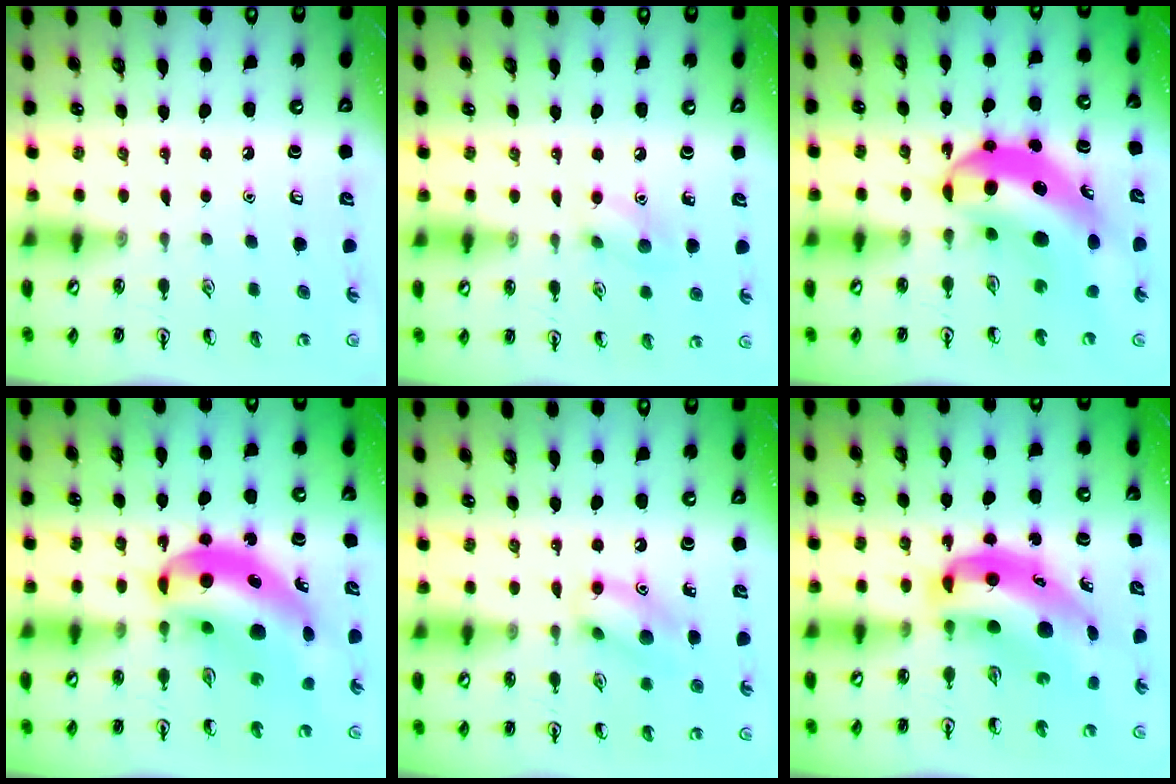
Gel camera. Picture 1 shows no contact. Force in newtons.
{"total": 7.4, "press": 7.1, "slide": 2.2}
{"total": 9.5, "press": 9.2, "slide": 2.6}
{"total": 13.6, "press": 12.9, "slide": 4.2}
{"total": 10.8, "press": 10.7, "slide": 1.8}
{"total": 11.3, "press": 10.8, "slide": 3.3}